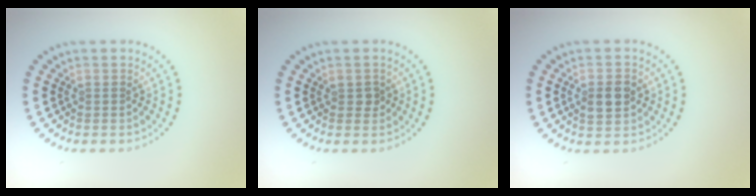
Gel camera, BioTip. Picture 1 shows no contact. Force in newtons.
{"total": 0.9, "press": 0.8, "slide": 0.2}
{"total": 2.7, "press": 2.7, "slide": 0.2}